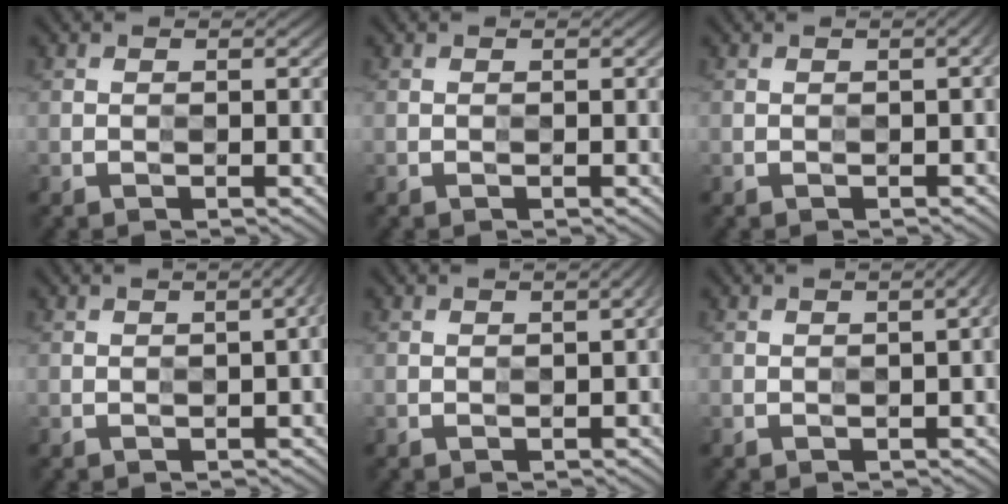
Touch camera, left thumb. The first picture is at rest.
{"total": 0.0}
{"total": 1.3, "force": [-0.4, 0.3, 1.2], "torque": [-0.014, 0.005, -0.004]}
{"total": 3.1, "force": [-0.2, 0.9, 3.0], "torque": [-0.026, 0.011, -0.001]}
{"total": 1.8, "force": [-0.5, 0.5, 1.6], "torque": [-0.017, 0.005, -0.005]}
{"total": 2.5, "force": [-0.2, 0.7, 2.3], "torque": [-0.020, 0.010, -0.002]}